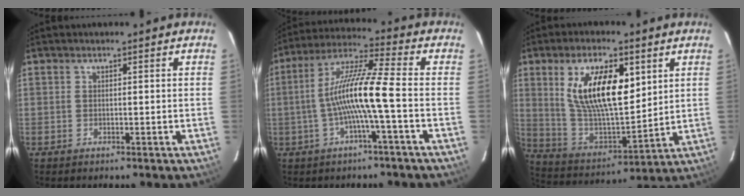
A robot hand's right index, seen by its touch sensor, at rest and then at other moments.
{"total": 11.3, "force": [-2.4, -0.4, 11.0], "torque": [-0.219, 0.014, -0.046]}
{"total": 17.6, "force": [6.3, 7.3, 14.7], "torque": [-0.269, 0.001, 0.126]}